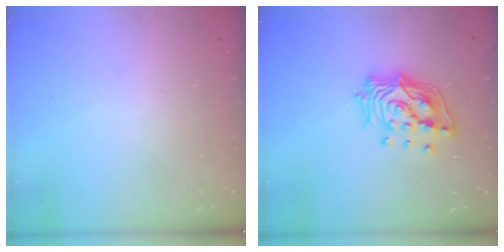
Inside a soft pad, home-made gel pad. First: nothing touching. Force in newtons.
{"total": 14.1, "press": 14.0, "slide": 1.7}